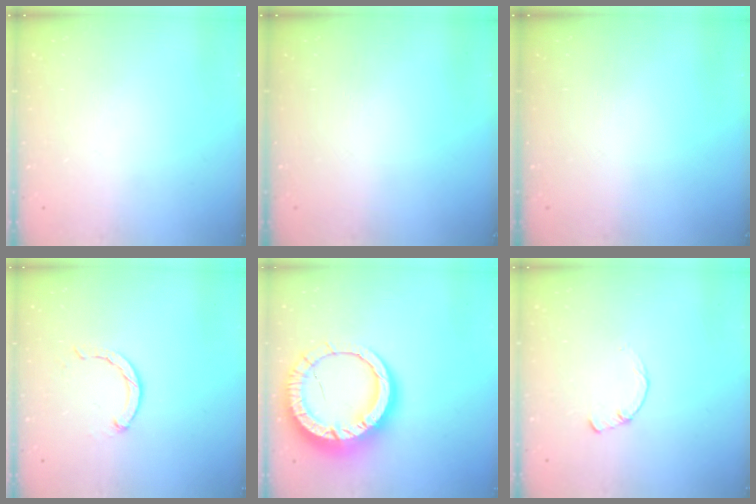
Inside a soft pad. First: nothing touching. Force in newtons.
{"total": 0.0}
{"total": 0.0}
{"total": 2.3, "press": 2.3, "slide": 0.3}
{"total": 19.3, "press": 19.2, "slide": 1.7}
{"total": 2.2, "press": 2.2, "slide": 0.3}